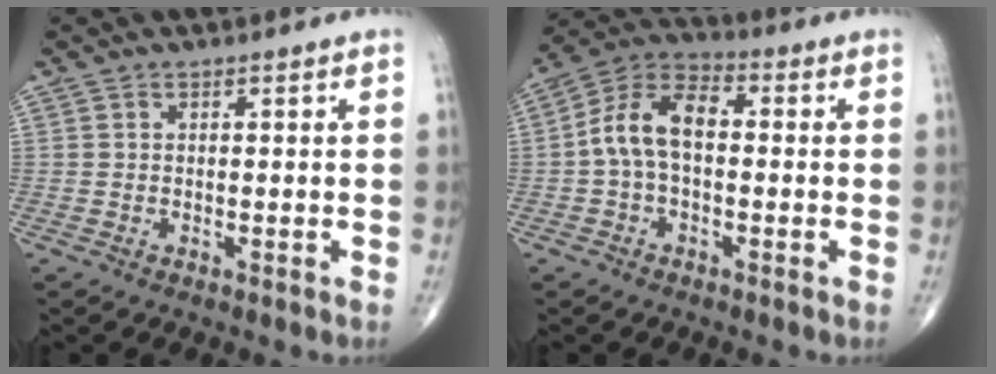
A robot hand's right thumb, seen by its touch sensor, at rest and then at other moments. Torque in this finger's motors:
{"motor_torque": [0.11, 0.11, 0.26, -0.25, 0.15]}